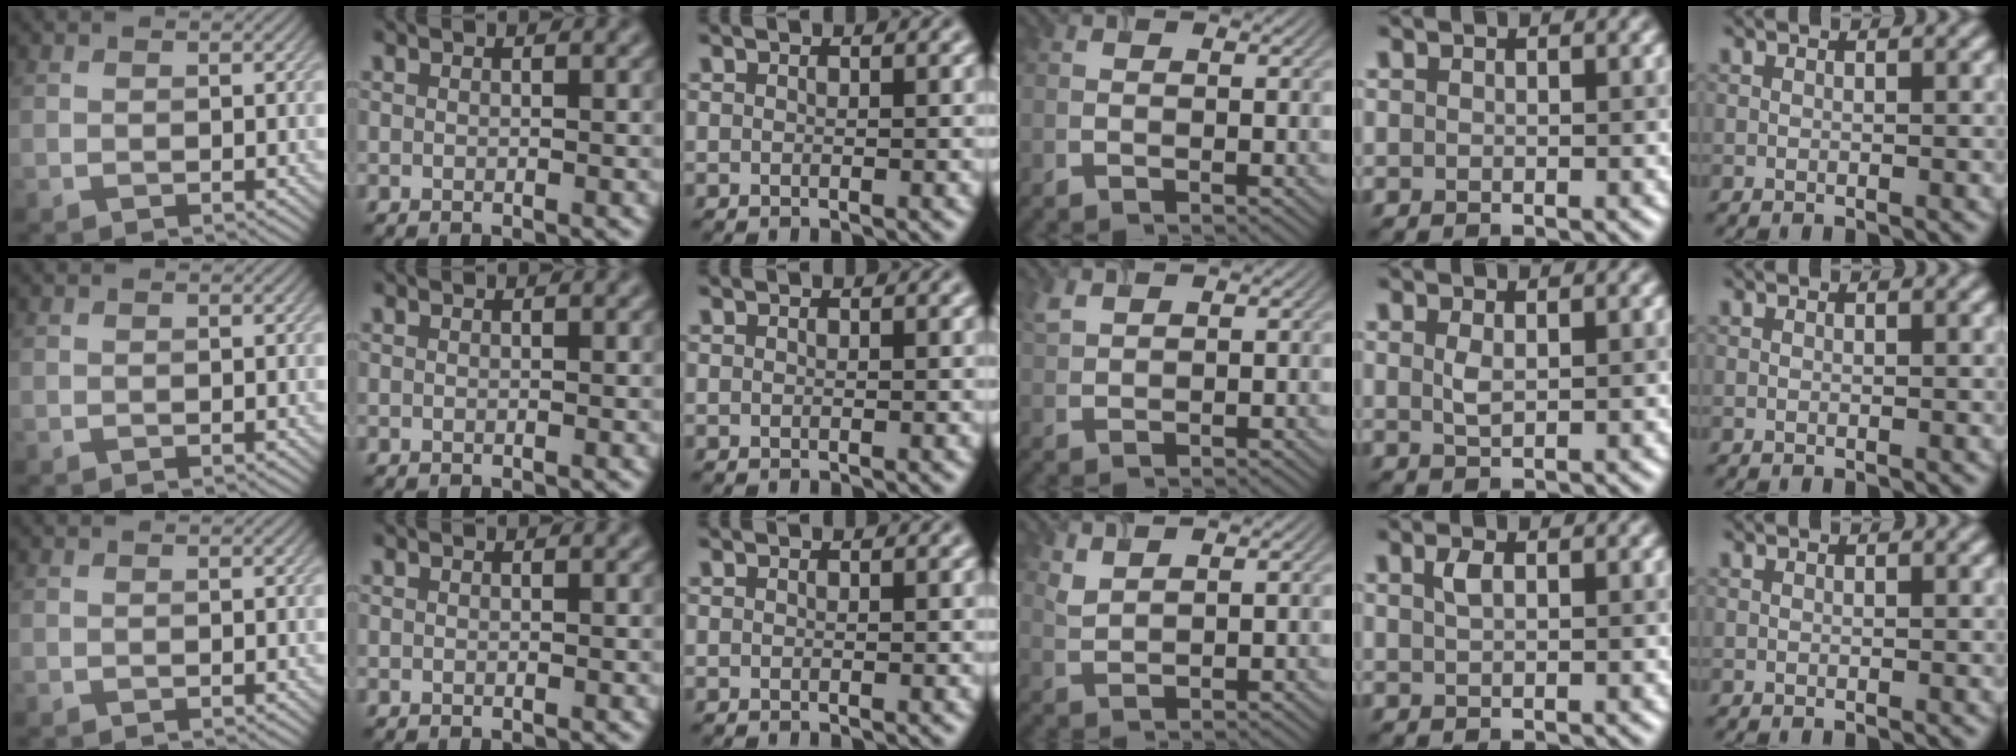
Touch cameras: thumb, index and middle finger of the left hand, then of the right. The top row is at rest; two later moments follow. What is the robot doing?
{"motion": "insert", "object": "airpods case & airpods"}